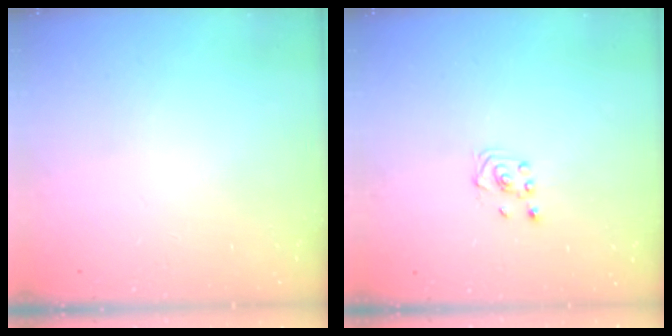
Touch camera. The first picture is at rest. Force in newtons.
{"total": 1.9, "press": 1.8, "slide": 0.6}